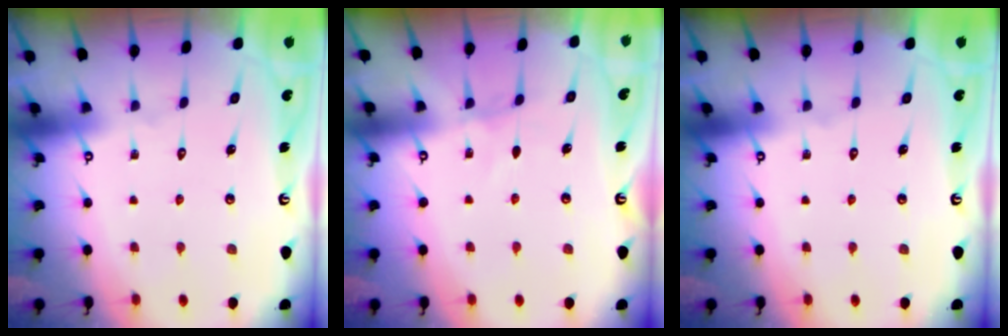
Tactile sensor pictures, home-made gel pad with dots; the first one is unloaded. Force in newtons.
{"total": 2.9, "press": 2.9, "slide": 0.4}
{"total": 0.0}